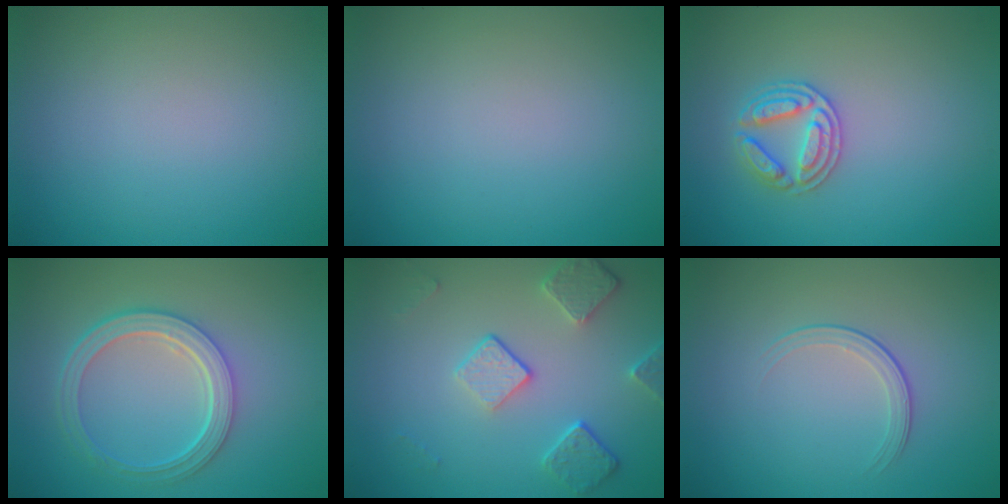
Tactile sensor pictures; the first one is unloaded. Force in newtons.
{"total": 0.0}
{"total": 2.7, "press": 2.7, "slide": 0.4}
{"total": 4.9, "press": 3.6, "slide": 3.4}
{"total": 4.1, "press": 3.2, "slide": 2.7}
{"total": 1.7, "press": 0.9, "slide": 1.4}